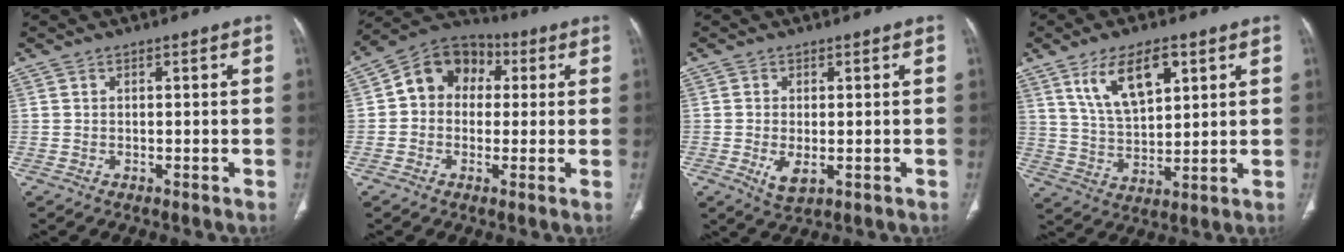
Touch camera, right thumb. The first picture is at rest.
{"total": 11.0, "force": [1.8, 9.0, 6.0], "torque": [-0.068, 0.028, 0.013]}
{"total": 4.0, "force": [-0.9, 1.9, 3.3], "torque": [-0.063, -0.010, -0.008]}
{"total": 11.8, "force": [5.8, 5.5, 8.7], "torque": [-0.141, -0.022, 0.119]}